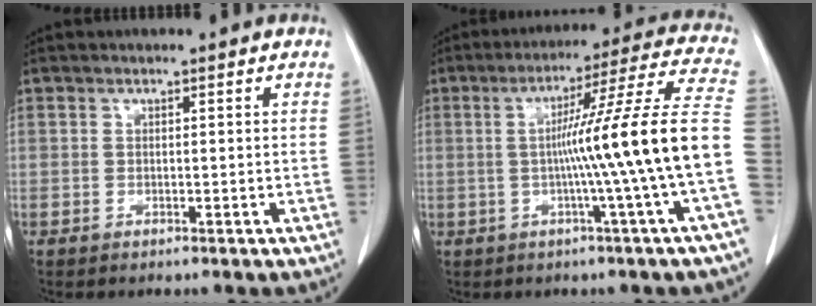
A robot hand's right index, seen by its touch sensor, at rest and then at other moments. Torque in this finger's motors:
{"motor_torque": [1.61, -0.53, 0.82, 0.19]}